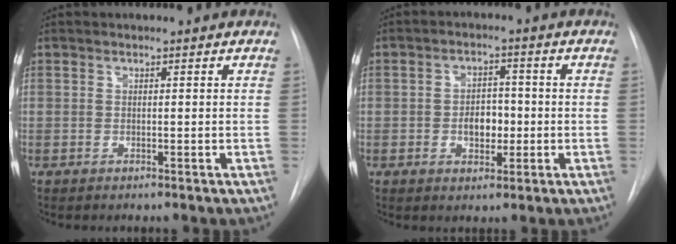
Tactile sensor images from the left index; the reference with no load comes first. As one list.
[{"total": 5.0, "force": [-0.9, 2.6, 4.1], "torque": [-0.067, 0.003, -0.011]}]